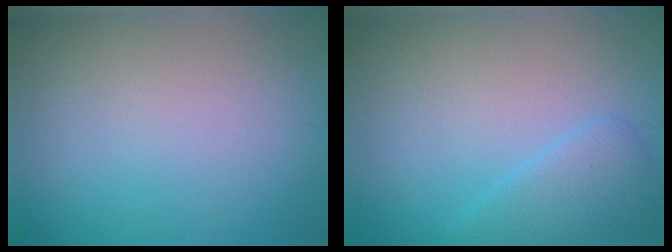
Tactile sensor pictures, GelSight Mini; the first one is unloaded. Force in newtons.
{"total": 2.6, "press": 2.6, "slide": 0.1}